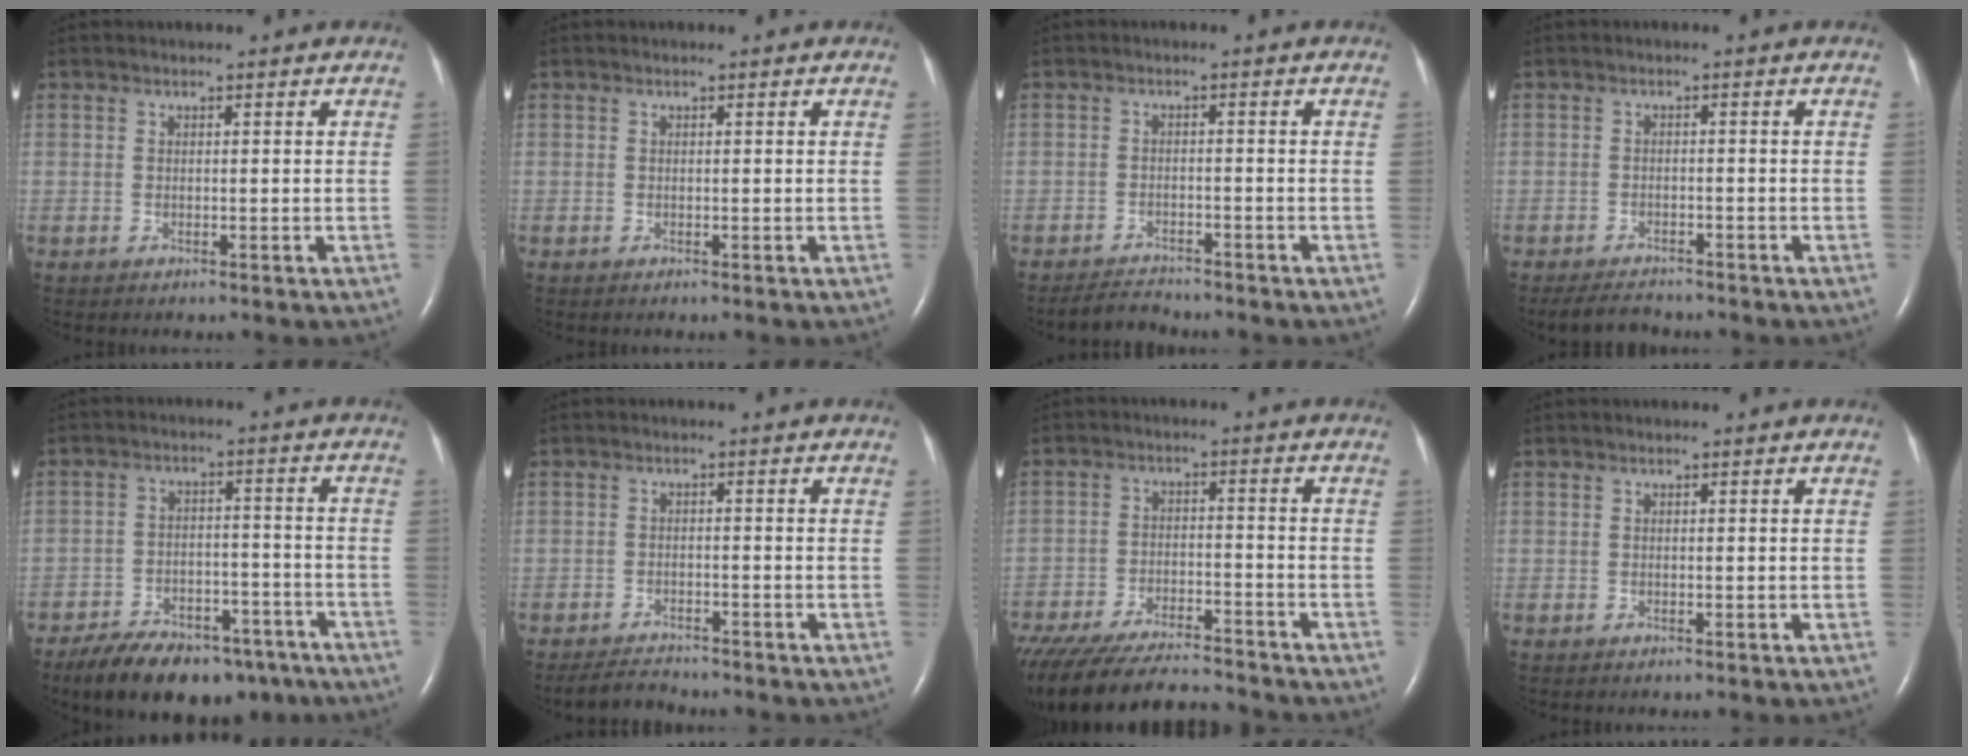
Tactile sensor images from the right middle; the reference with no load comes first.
{"total": 0.0}
{"total": 2.9, "force": [-2.9, 0.3, 0.1], "torque": [-0.010, -0.014, -0.050]}
{"total": 4.1, "force": [-3.8, 1.0, 1.1], "torque": [-0.024, -0.013, -0.061]}
{"total": 15.8, "force": [-11.9, 7.3, 7.4], "torque": [-0.124, 0.009, -0.175]}
{"total": 3.0, "force": [-3.0, 0.3, 0.2], "torque": [-0.011, -0.015, -0.052]}
{"total": 17.0, "force": [-15.3, 3.0, 6.8], "torque": [-0.148, -0.027, -0.237]}
{"total": 0.0}